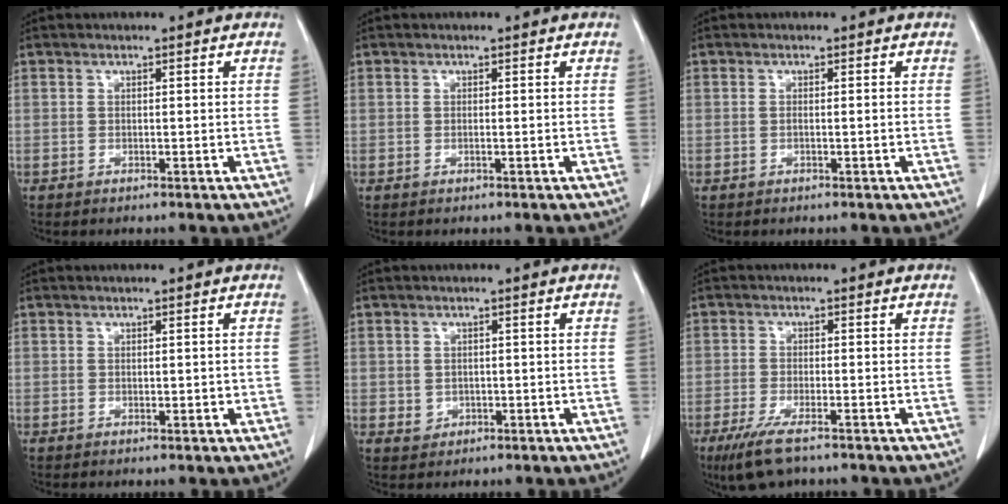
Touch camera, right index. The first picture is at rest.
{"total": 0.0}
{"total": 0.6, "force": [-0.2, 0.0, 0.6], "torque": [-0.010, 0.002, 0.000]}
{"total": 0.8, "force": [0.0, 0.5, 0.7], "torque": [-0.010, 0.000, 0.002]}
{"total": 1.9, "force": [-0.1, 1.9, 0.4], "torque": [-0.001, 0.004, 0.008]}
{"total": 6.4, "force": [-4.6, 1.6, 4.2], "torque": [-0.079, -0.015, -0.072]}